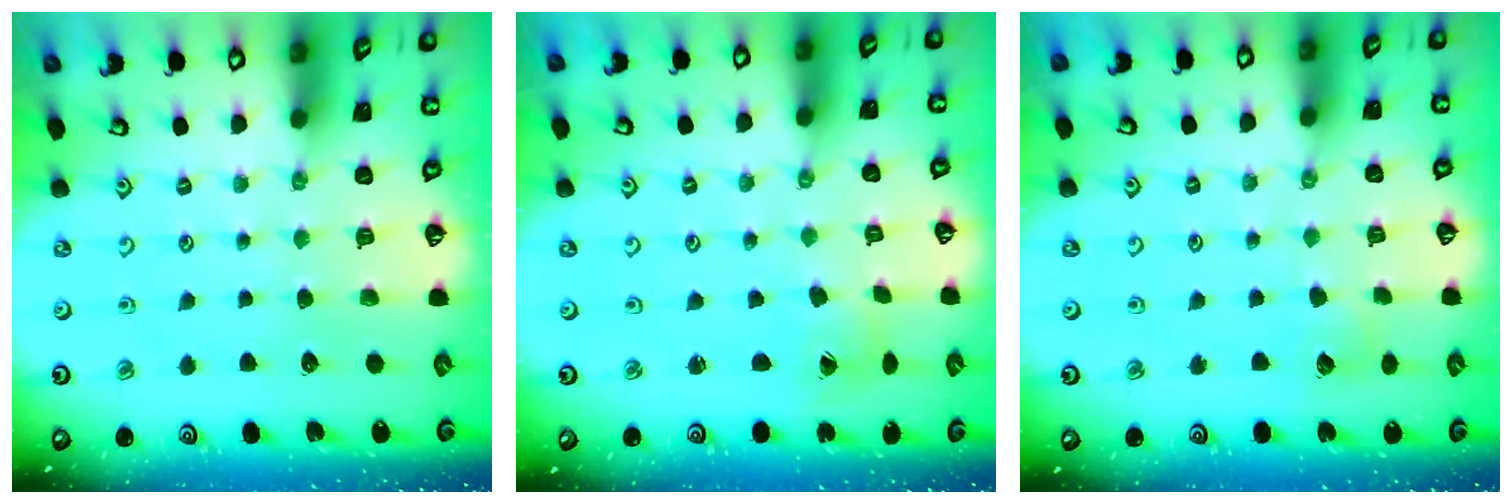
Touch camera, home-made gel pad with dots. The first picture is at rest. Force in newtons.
{"total": 1.0, "press": 1.0, "slide": 0.1}
{"total": 5.7, "press": 5.6, "slide": 0.5}